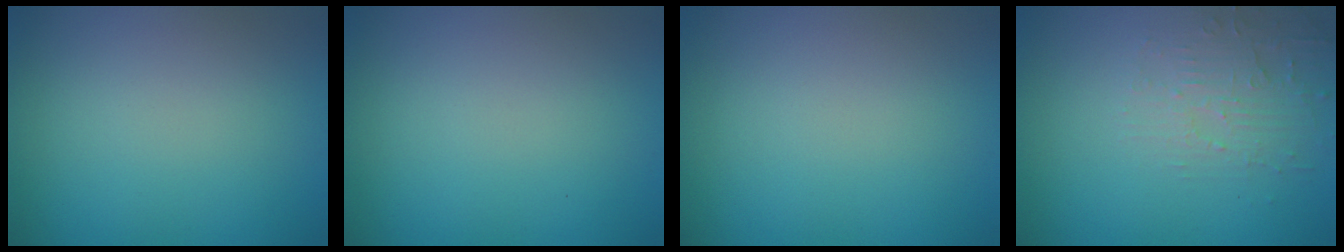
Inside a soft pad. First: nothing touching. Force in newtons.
{"total": 0.0}
{"total": 0.0}
{"total": 2.8, "press": 2.7, "slide": 0.6}